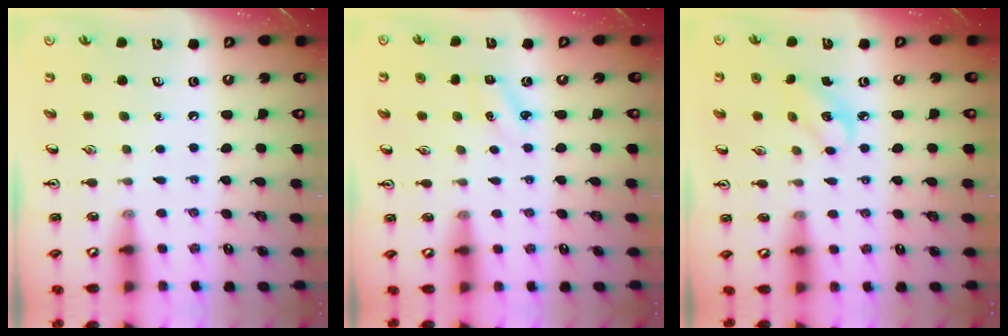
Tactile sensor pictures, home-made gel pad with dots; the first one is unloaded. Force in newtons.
{"total": 2.5, "press": 2.3, "slide": 0.9}
{"total": 3.0, "press": 2.9, "slide": 0.8}